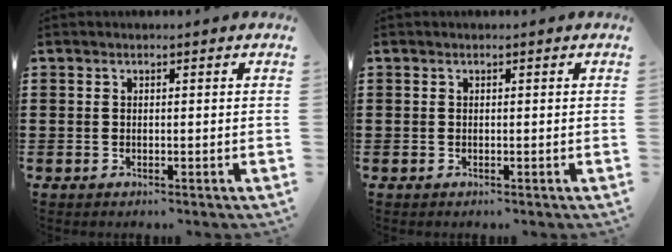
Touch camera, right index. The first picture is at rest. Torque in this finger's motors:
{"motor_torque": [0.00, 0.00, 0.00, 0.00]}